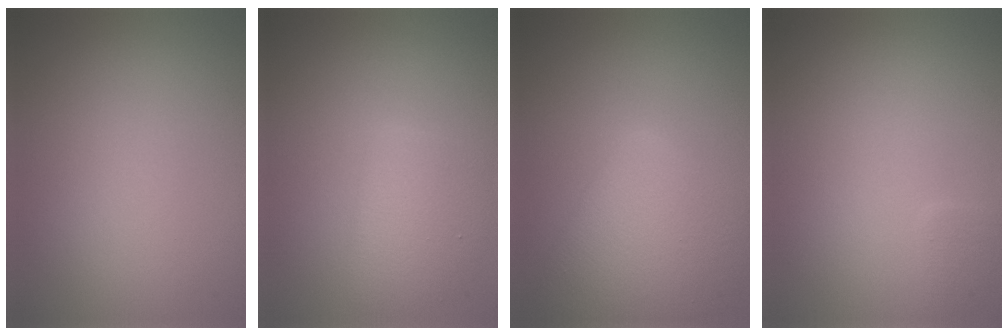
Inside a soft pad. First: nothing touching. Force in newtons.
{"total": 3.2, "press": 3.2, "slide": 0.1}
{"total": 5.7, "press": 5.7, "slide": 0.2}
{"total": 0.9, "press": 0.9, "slide": 0.1}